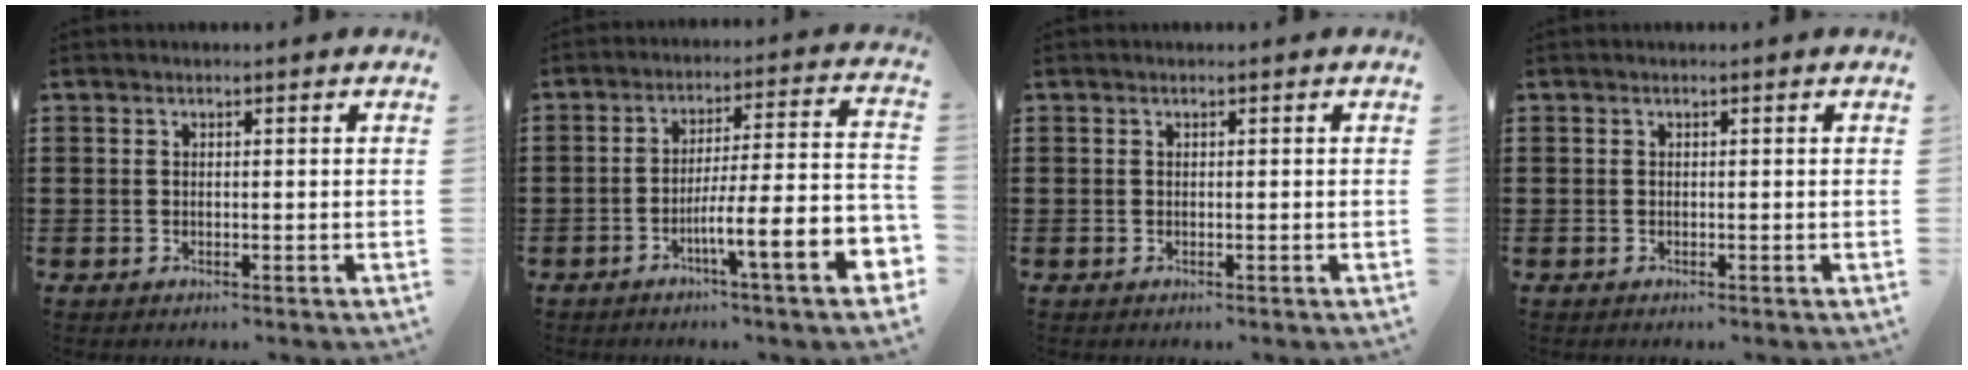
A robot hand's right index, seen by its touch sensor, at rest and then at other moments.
{"total": 10.1, "force": [-4.3, 0.8, 9.1], "torque": [-0.145, -0.022, -0.081]}
{"total": 0.0}
{"total": 0.0}